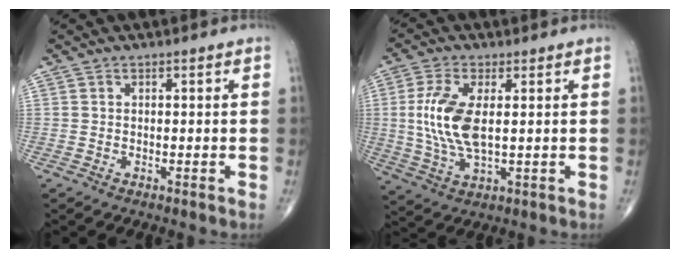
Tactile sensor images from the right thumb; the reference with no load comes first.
{"total": 10.7, "force": [1.1, 4.6, 9.5], "torque": [-0.215, -0.009, 0.027]}